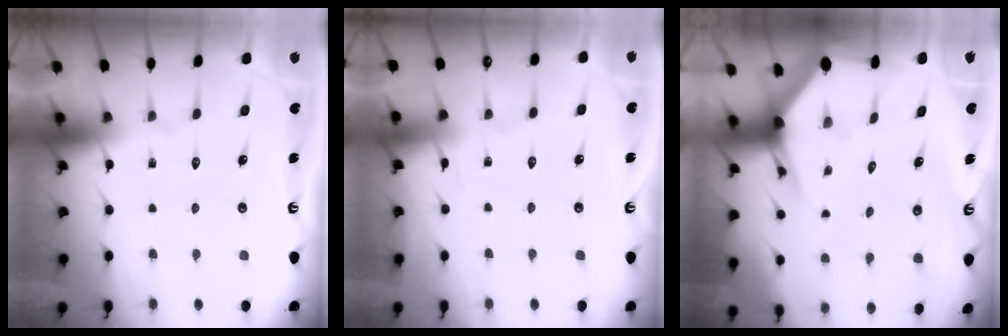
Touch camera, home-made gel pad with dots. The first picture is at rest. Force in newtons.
{"total": 4.2, "press": 4.2, "slide": 0.5}
{"total": 3.9, "press": 3.9, "slide": 0.5}